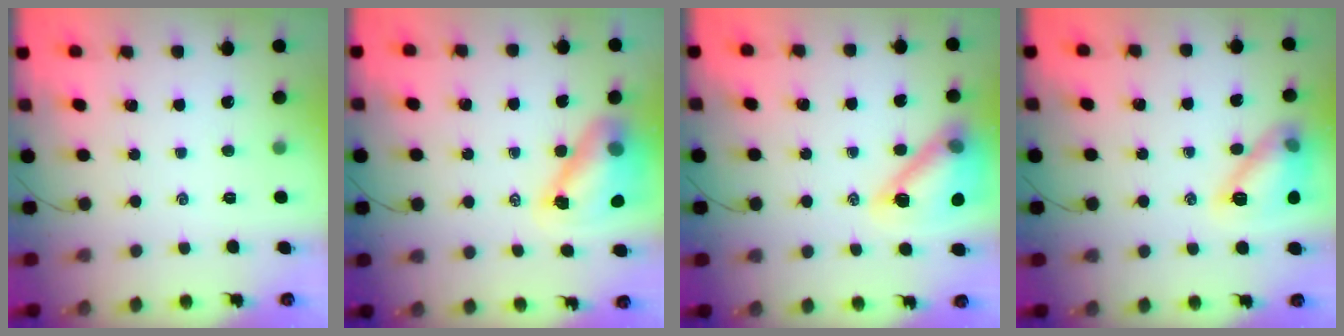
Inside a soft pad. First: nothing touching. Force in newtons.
{"total": 11.5, "press": 10.9, "slide": 3.5}
{"total": 16.6, "press": 16.5, "slide": 2.1}
{"total": 13.0, "press": 13.0, "slide": 0.4}